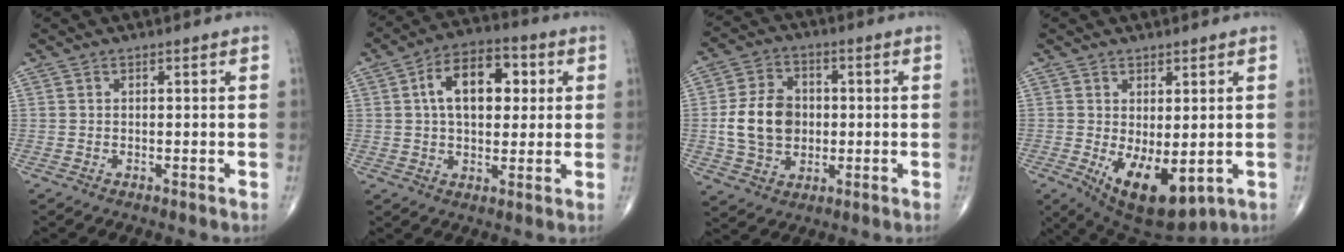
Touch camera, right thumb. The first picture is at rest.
{"total": 12.9, "force": [2.7, 7.7, 10.0], "torque": [-0.129, 0.013, 0.035]}
{"total": 11.7, "force": [-0.2, 9.0, 7.4], "torque": [-0.114, 0.012, -0.002]}
{"total": 10.9, "force": [-2.1, 5.2, 9.3], "torque": [-0.135, -0.020, -0.009]}